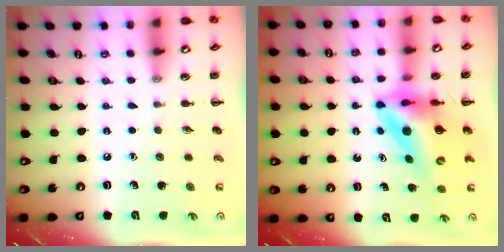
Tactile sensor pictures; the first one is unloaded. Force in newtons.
{"total": 11.2, "press": 10.7, "slide": 3.3}